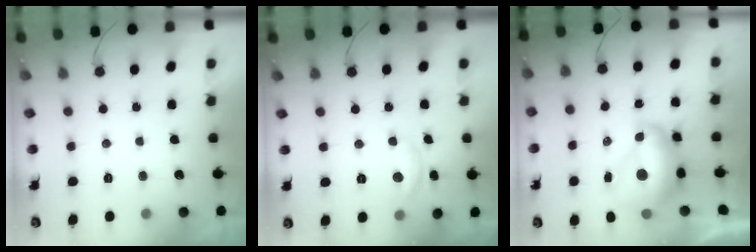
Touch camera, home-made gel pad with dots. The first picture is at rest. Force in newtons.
{"total": 8.0, "press": 8.0, "slide": 0.4}
{"total": 11.2, "press": 11.2, "slide": 1.0}